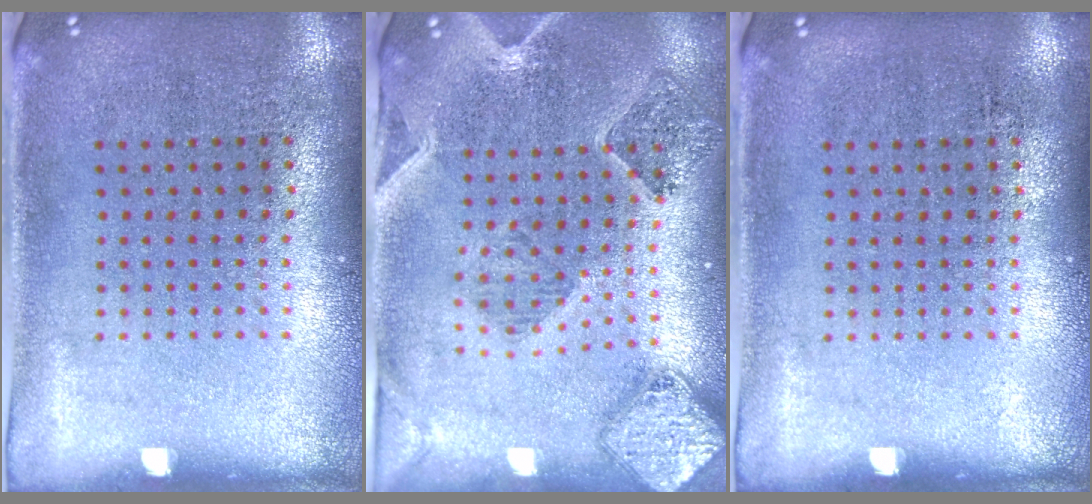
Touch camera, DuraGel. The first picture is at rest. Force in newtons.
{"total": 1.4, "press": 1.4, "slide": 0.4}
{"total": 0.0}